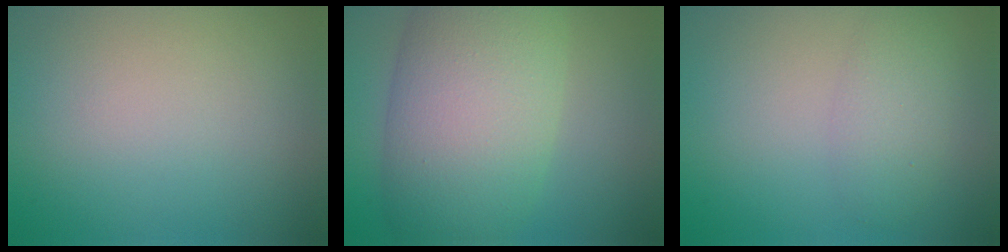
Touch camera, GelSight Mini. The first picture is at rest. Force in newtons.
{"total": 11.5, "press": 11.5, "slide": 0.2}
{"total": 2.8, "press": 2.8, "slide": 0.1}